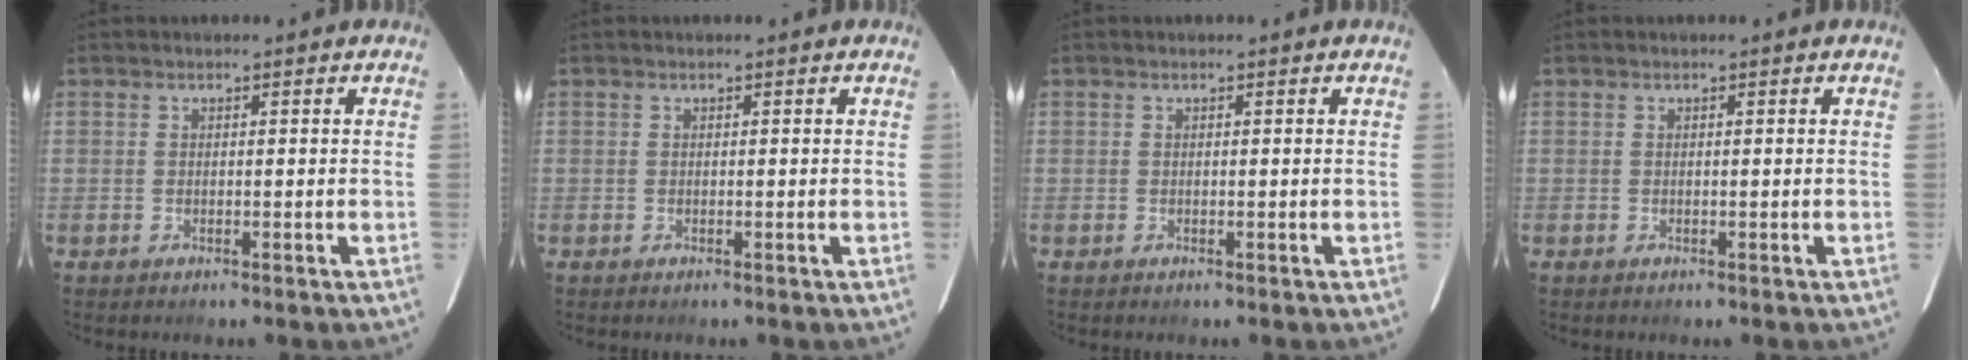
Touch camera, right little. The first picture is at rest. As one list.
[{"total": 0.0}, {"total": 0.0}, {"total": 0.0}]